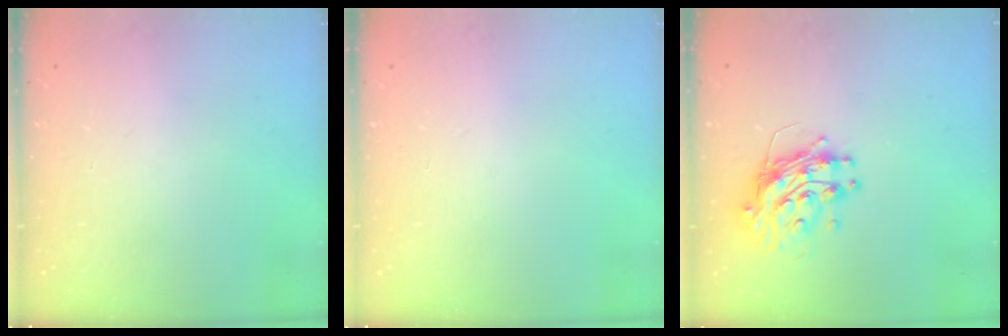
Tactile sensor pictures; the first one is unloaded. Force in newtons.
{"total": 0.0}
{"total": 11.4, "press": 11.3, "slide": 1.1}